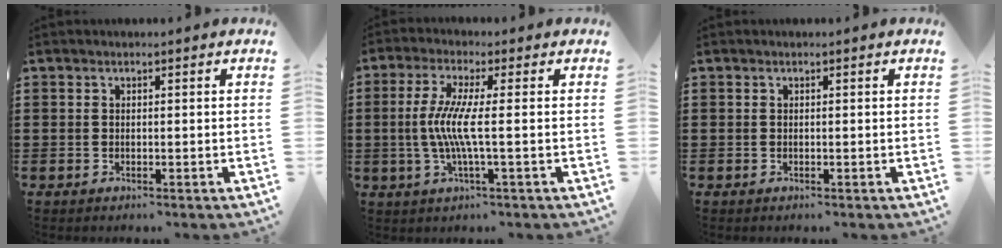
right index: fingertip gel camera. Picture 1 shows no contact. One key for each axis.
{"total": 6.4, "fx": -0.5, "fy": 0.0, "fz": 6.4, "tx": -0.145, "ty": -0.018, "tz": -0.021}
{"total": 0.0}